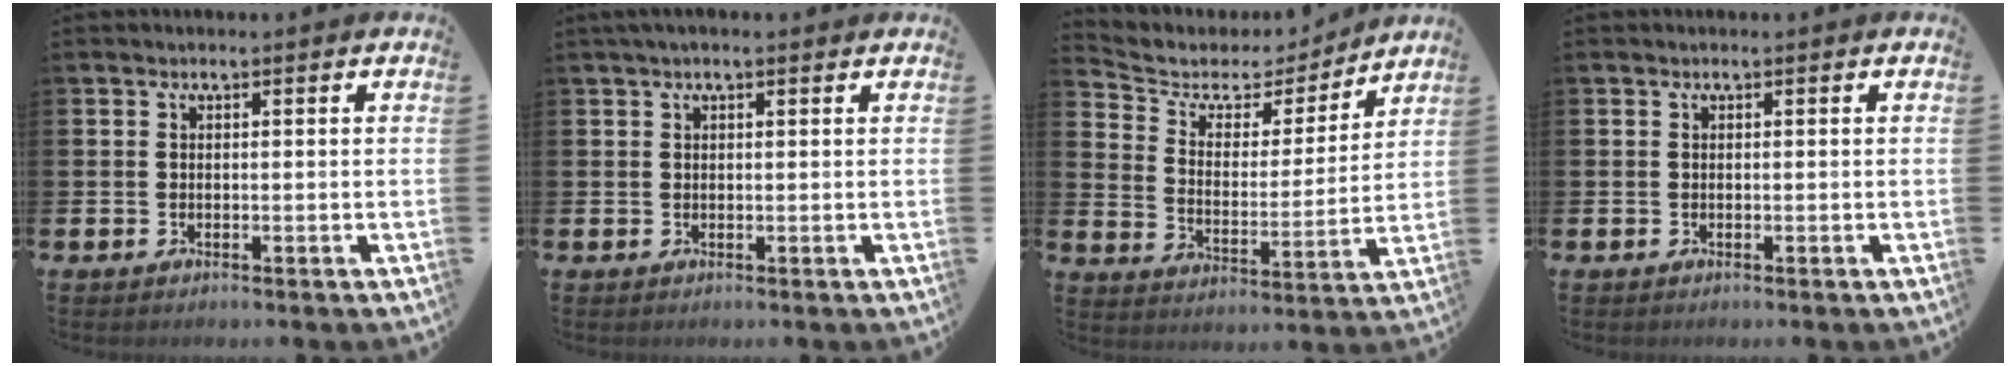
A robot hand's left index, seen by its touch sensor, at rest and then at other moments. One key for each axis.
{"total": 1.2, "fx": 0.9, "fy": 0.3, "fz": 0.8, "tx": -0.015, "ty": 0.004, "tz": 0.014}
{"total": 5.2, "fx": 4.2, "fy": 2.7, "fz": 1.2, "tx": -0.059, "ty": -0.031, "tz": 0.067}
{"total": 0.0}